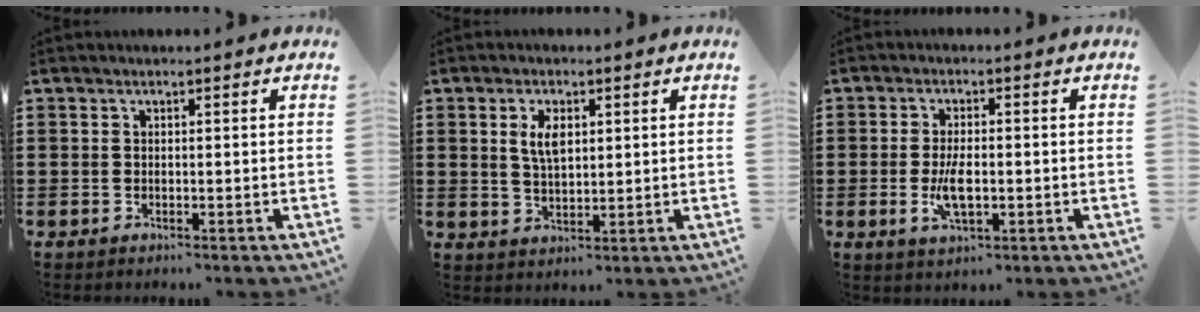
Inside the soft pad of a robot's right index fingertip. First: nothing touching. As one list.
[{"total": 4.3, "force": [1.3, 2.0, 3.5], "torque": [-0.067, 0.006, 0.020]}, {"total": 5.2, "force": [-0.9, 2.0, 4.7], "torque": [-0.104, -0.008, -0.019]}]